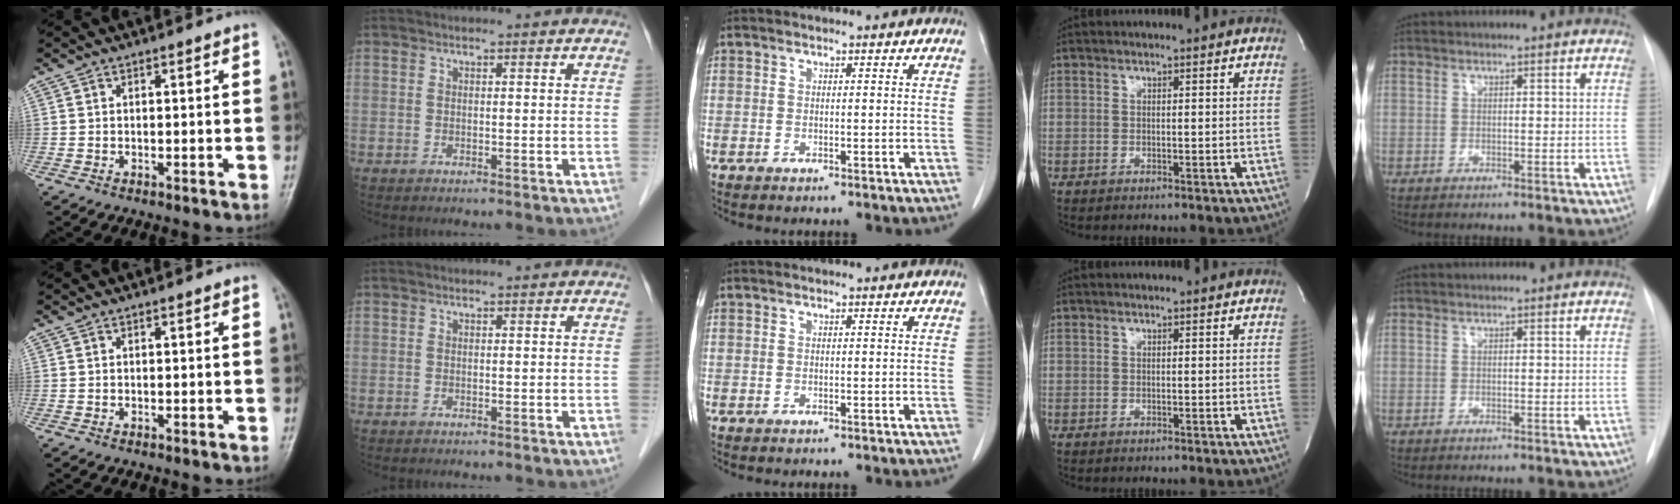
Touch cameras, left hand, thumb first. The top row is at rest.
{}